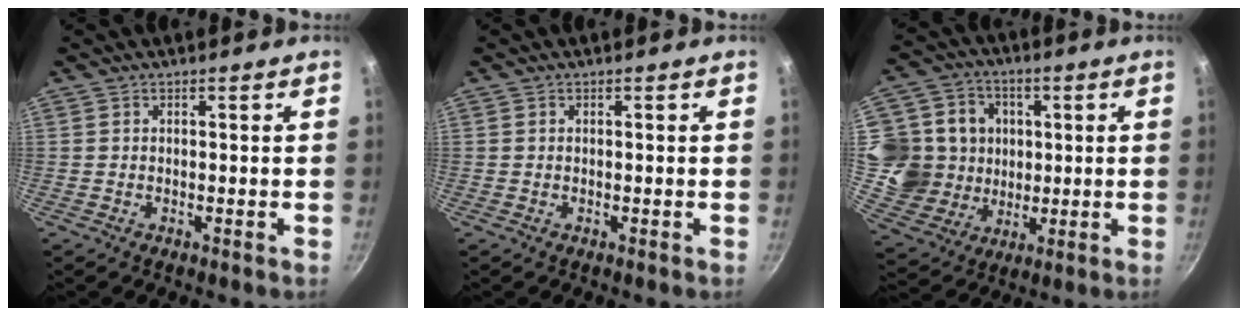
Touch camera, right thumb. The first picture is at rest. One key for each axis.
{"total": 0.0}
{"total": 16.6, "fx": 1.9, "fy": 14.9, "fz": 6.9, "tx": -0.108, "ty": 0.002, "tz": 0.038}